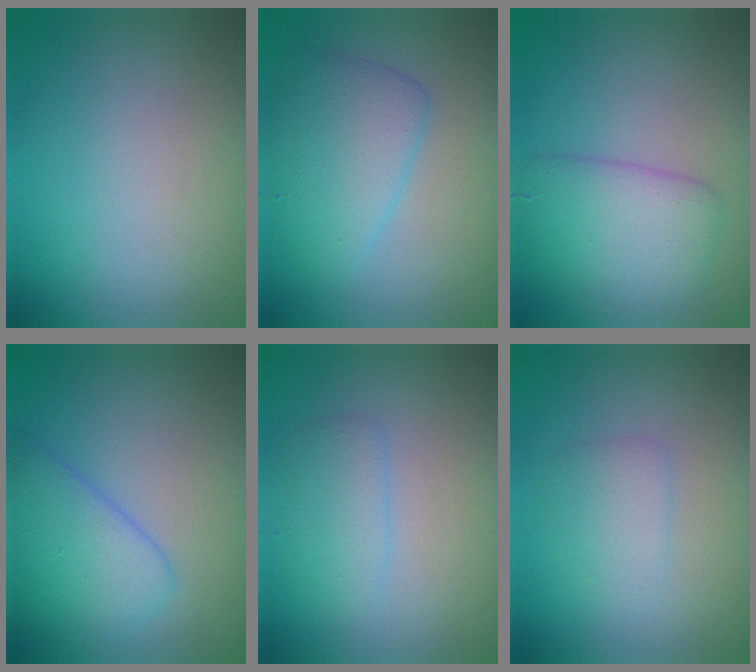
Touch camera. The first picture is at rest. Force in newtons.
{"total": 4.2, "press": 4.2, "slide": 0.3}
{"total": 4.6, "press": 4.6, "slide": 0.1}
{"total": 4.4, "press": 4.4, "slide": 0.1}
{"total": 1.9, "press": 1.9, "slide": 0.1}
{"total": 1.9, "press": 1.9, "slide": 0.1}